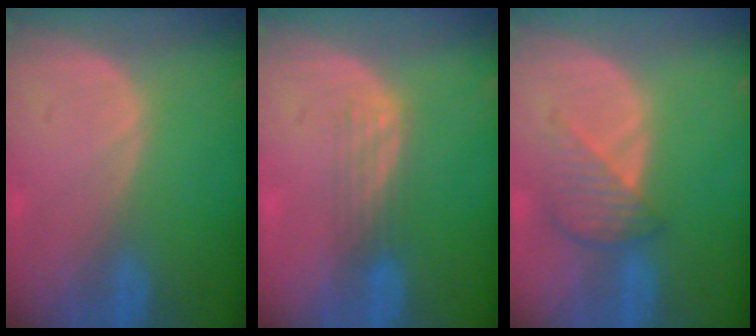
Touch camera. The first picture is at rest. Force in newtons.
{"total": 2.8, "press": 2.5, "slide": 1.3}
{"total": 4.5, "press": 4.2, "slide": 1.7}